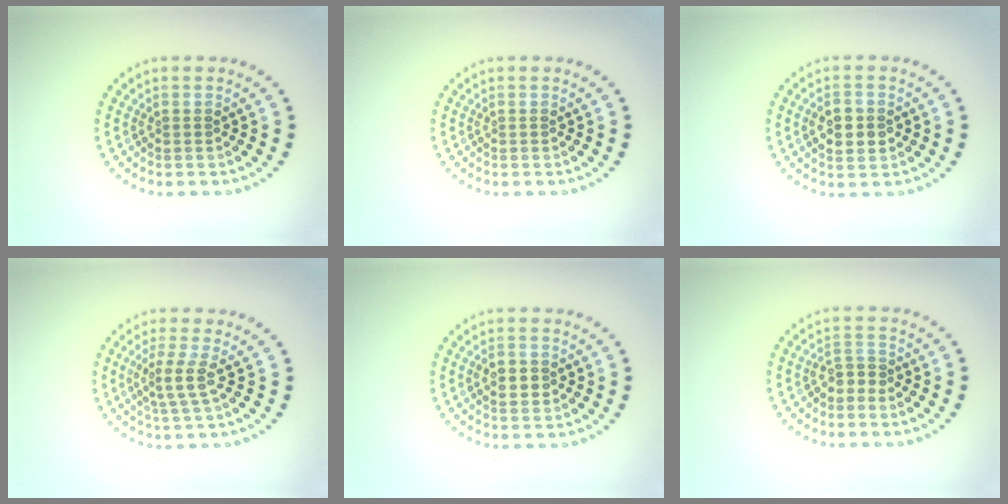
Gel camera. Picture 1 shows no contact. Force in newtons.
{"total": 0.0}
{"total": 2.9, "press": 2.9, "slide": 0.1}
{"total": 2.2, "press": 1.6, "slide": 1.5}
{"total": 2.2, "press": 2.2, "slide": 0.1}
{"total": 1.6, "press": 1.2, "slide": 1.0}